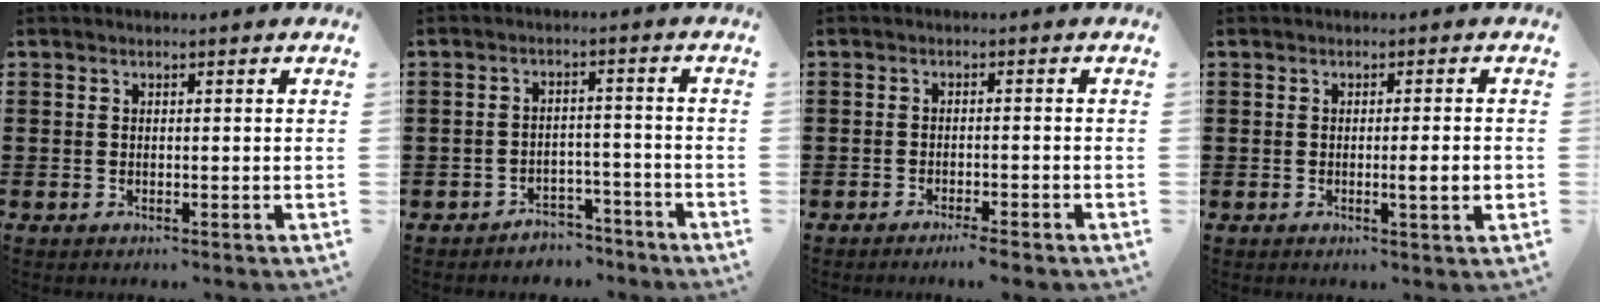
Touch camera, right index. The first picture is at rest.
{"total": 3.4, "force": [-3.2, 1.0, 0.2], "torque": [-0.009, 0.005, -0.067]}
{"total": 1.9, "force": [-1.7, -0.2, 1.0], "torque": [-0.016, 0.000, -0.031]}
{"total": 3.4, "force": [-0.5, 0.1, 3.3], "torque": [-0.048, -0.009, -0.012]}